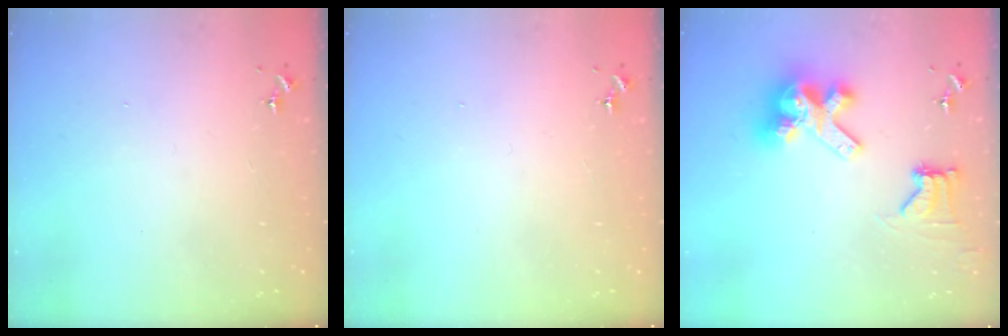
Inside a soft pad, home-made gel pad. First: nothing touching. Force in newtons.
{"total": 0.0}
{"total": 13.8, "press": 13.7, "slide": 1.8}